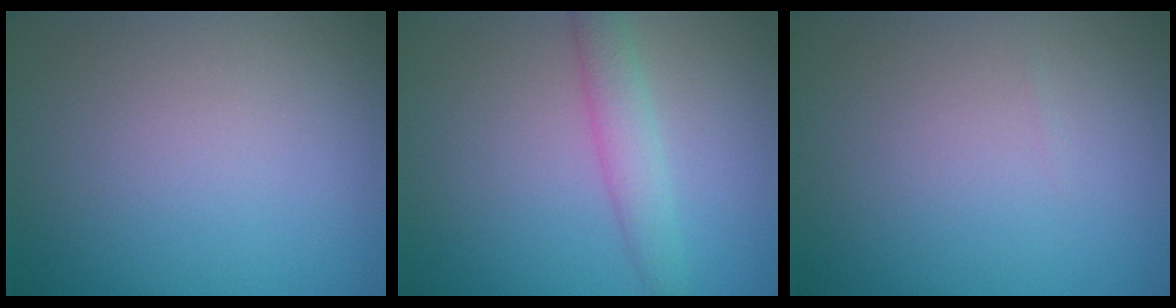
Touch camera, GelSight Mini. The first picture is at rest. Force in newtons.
{"total": 2.6, "press": 2.6, "slide": 0.1}
{"total": 0.0}